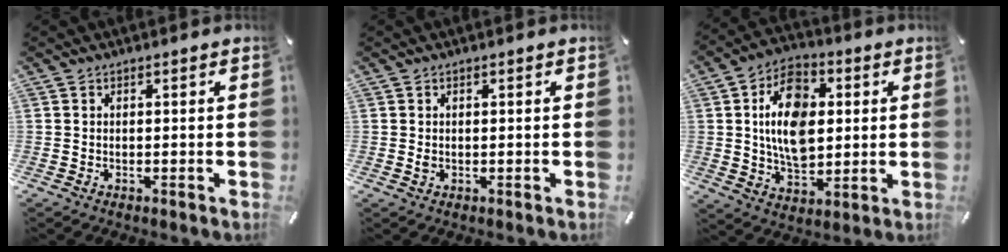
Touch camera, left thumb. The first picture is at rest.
{"total": 0.9, "force": [0.0, 0.5, 0.8], "torque": [-0.016, 0.001, -0.001]}
{"total": 15.2, "force": [2.2, 10.5, 10.9], "torque": [-0.203, 0.011, 0.037]}